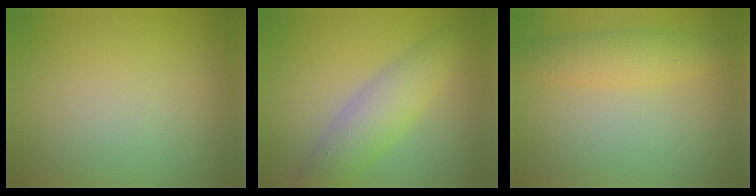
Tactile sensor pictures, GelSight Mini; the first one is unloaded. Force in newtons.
{"total": 4.6, "press": 4.6, "slide": 0.0}
{"total": 3.6, "press": 3.6, "slide": 0.1}